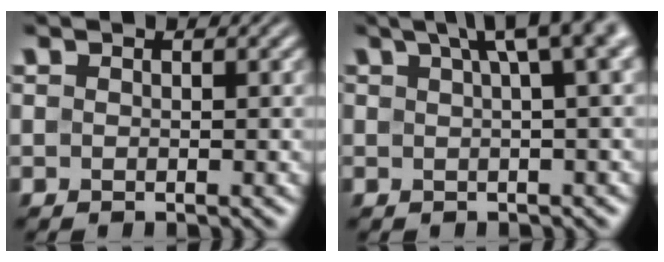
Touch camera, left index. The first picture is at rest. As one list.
[{"total": 7.2, "force": [3.8, 2.4, 5.6], "torque": [-0.069, 0.027, 0.063]}]